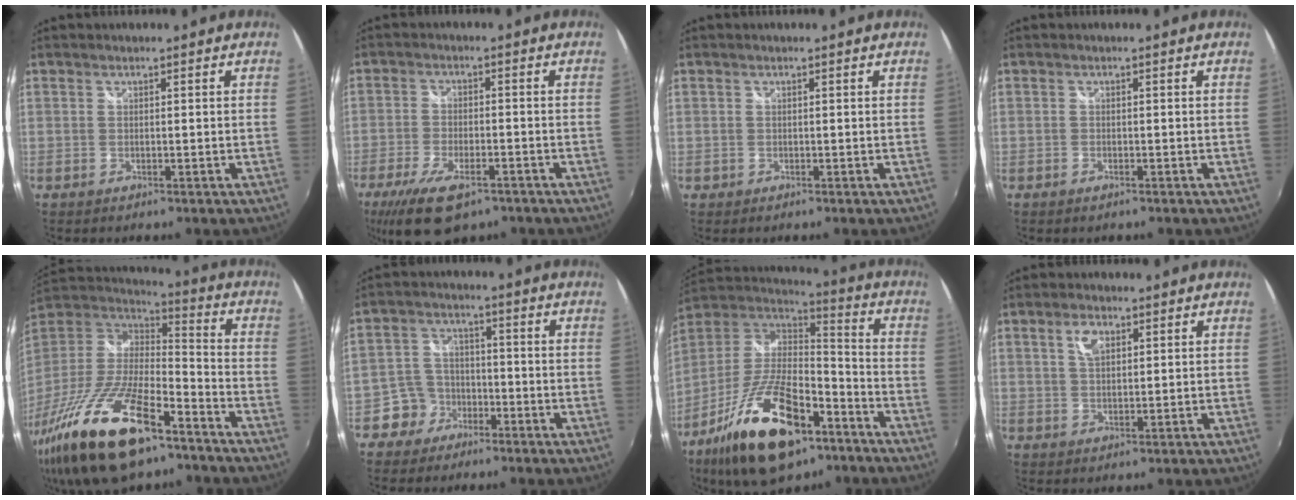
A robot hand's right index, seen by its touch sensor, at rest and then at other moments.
{"total": 12.1, "force": [-7.7, 4.9, 8.0], "torque": [-0.182, -0.034, -0.131]}
{"total": 0.7, "force": [-0.1, 0.7, 0.0], "torque": [-0.001, 0.001, -0.001]}
{"total": 0.7, "force": [-0.5, 0.5, 0.2], "torque": [-0.005, -0.002, -0.008]}
{"total": 29.0, "force": [-18.4, 10.3, 19.9], "torque": [-0.407, -0.048, -0.314]}
{"total": 6.1, "force": [-3.6, 4.8, 0.5], "torque": [-0.024, 0.027, -0.065]}
{"total": 24.6, "force": [-13.6, 10.8, 17.4], "torque": [-0.339, -0.020, -0.226]}
{"total": 4.0, "force": [1.7, 2.2, 2.9], "torque": [-0.051, 0.007, 0.031]}